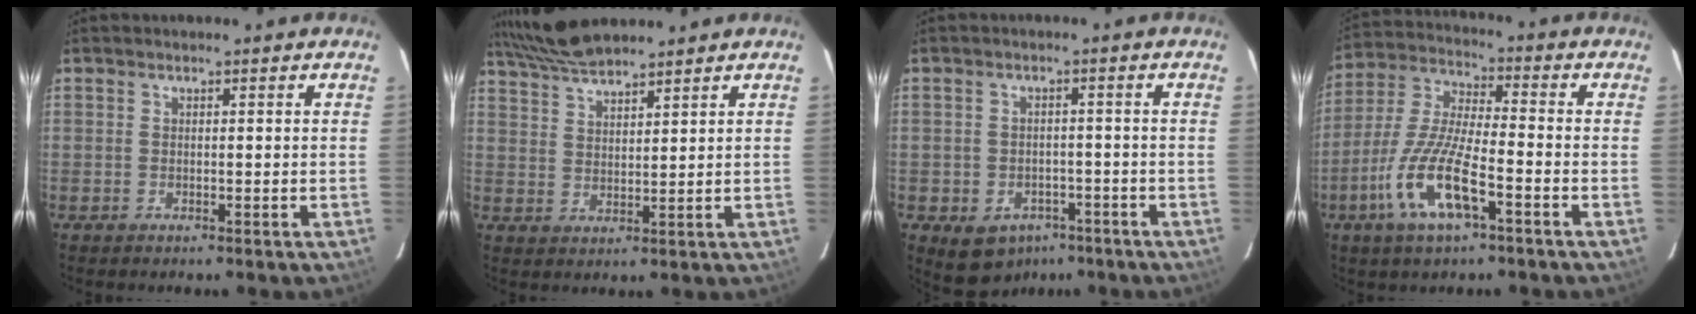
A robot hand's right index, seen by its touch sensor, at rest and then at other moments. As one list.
[{"total": 7.7, "force": [7.1, 0.6, 2.9], "torque": [-0.064, 0.016, 0.133]}, {"total": 7.8, "force": [-4.5, 5.8, 2.6], "torque": [-0.054, 0.010, -0.043]}, {"total": 13.5, "force": [-6.2, 3.2, 11.6], "torque": [-0.250, -0.009, -0.125]}]